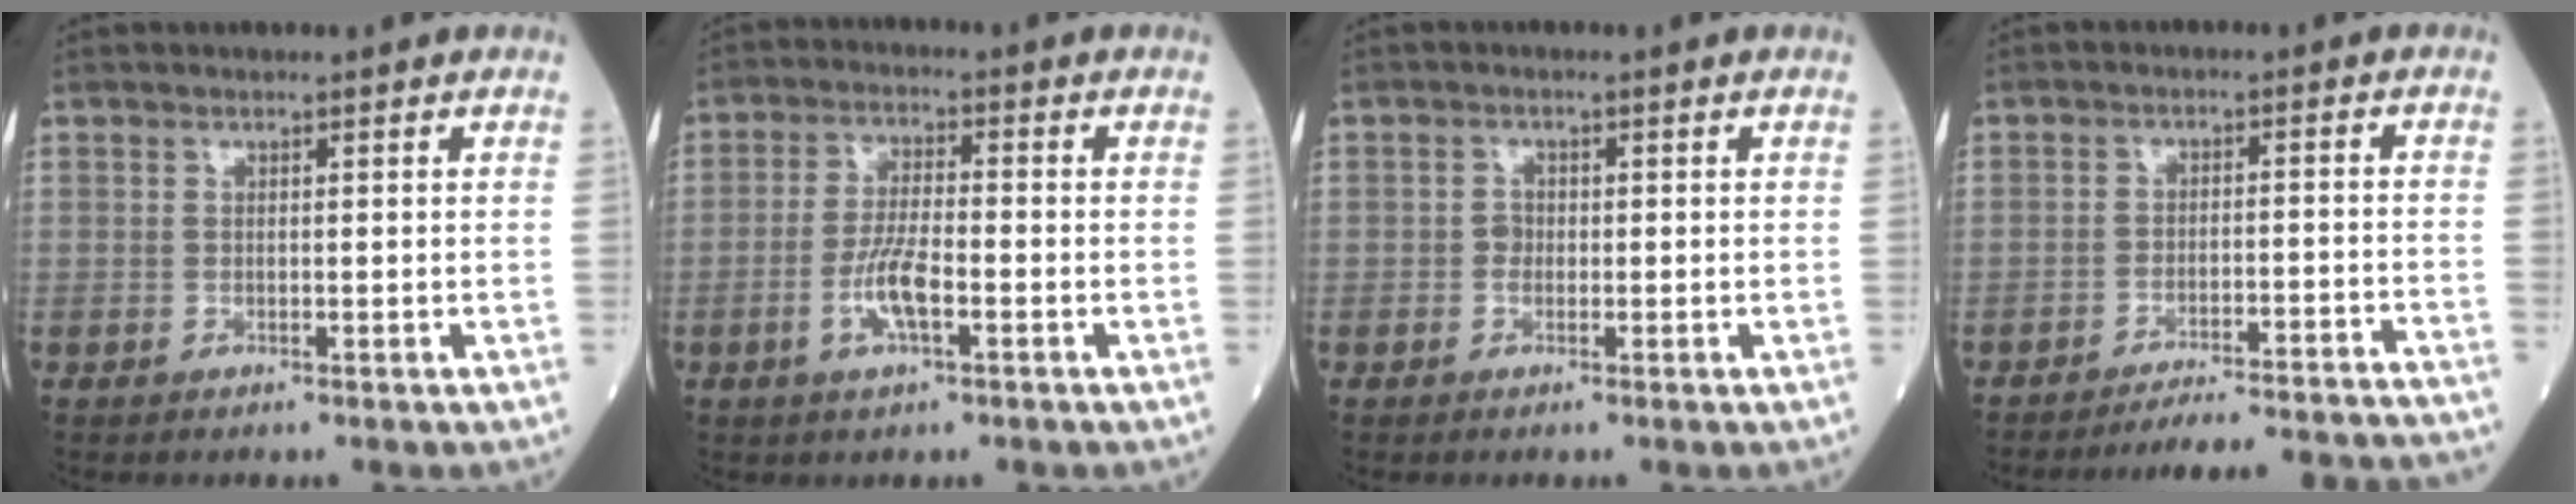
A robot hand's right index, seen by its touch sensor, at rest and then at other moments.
{"total": 6.0, "force": [-2.2, 1.3, 5.5], "torque": [-0.111, 0.001, -0.044]}
{"total": 1.4, "force": [-0.3, 1.1, 0.7], "torque": [-0.009, 0.005, -0.007]}
{"total": 18.9, "force": [-18.3, -0.5, 4.5], "torque": [-0.030, -0.007, -0.231]}